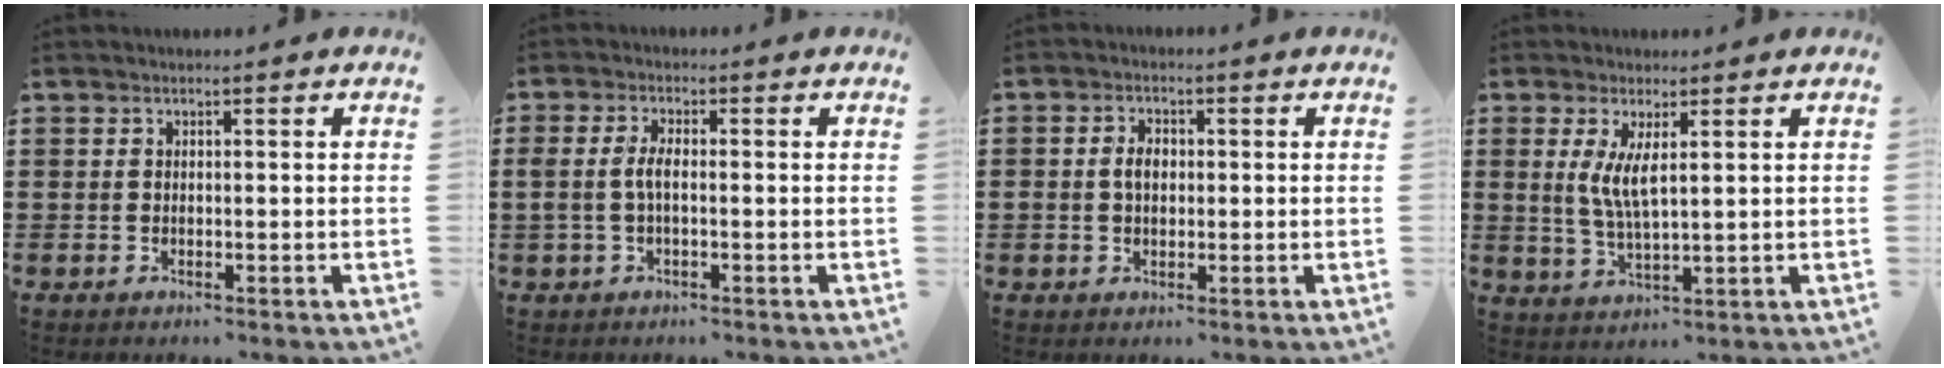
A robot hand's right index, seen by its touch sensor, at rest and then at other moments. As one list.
[{"total": 3.1, "force": [-0.5, 1.1, 2.8], "torque": [-0.074, -0.004, -0.017]}, {"total": 2.7, "force": [0.0, 1.8, 2.0], "torque": [-0.041, 0.008, -0.001]}, {"total": 4.9, "force": [1.4, 1.2, 4.6], "torque": [-0.095, -0.002, 0.023]}]